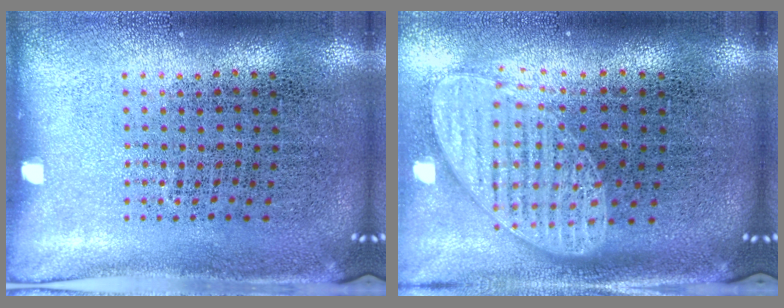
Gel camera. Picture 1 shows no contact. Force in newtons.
{"total": 1.7, "press": 1.3, "slide": 1.0}